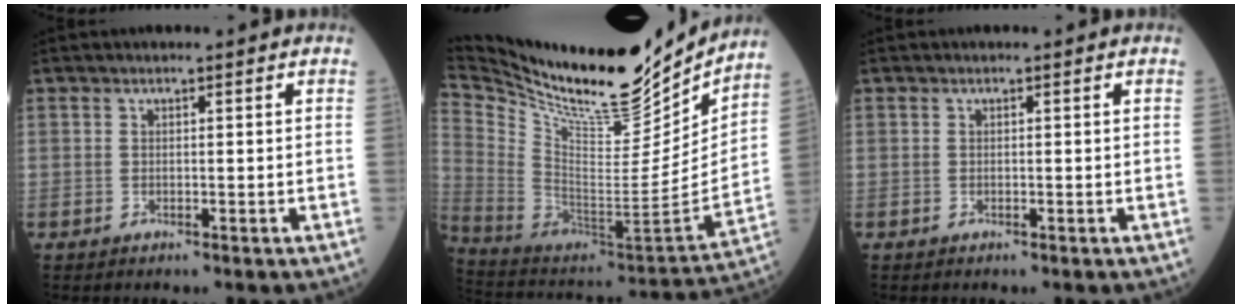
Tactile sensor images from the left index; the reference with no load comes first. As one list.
[{"total": 27.2, "force": [23.3, 5.3, 12.9], "torque": [-0.238, -0.052, 0.374]}, {"total": 0.0}]